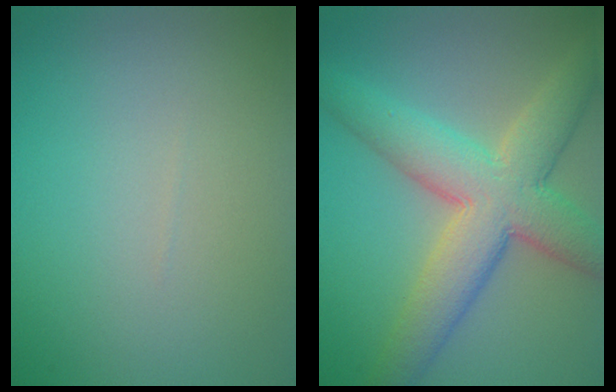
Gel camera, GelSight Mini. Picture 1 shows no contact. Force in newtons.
{"total": 8.6, "press": 8.5, "slide": 0.4}